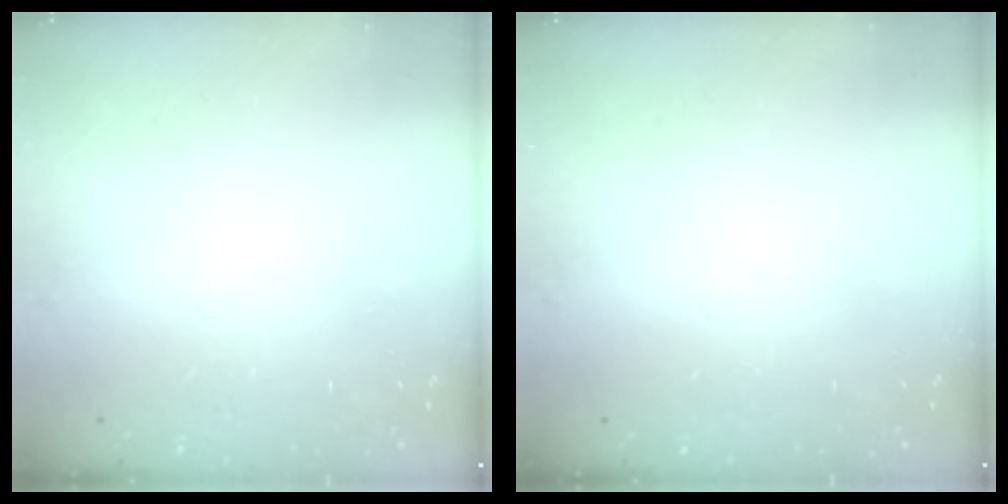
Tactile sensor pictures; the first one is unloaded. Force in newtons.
{"total": 0.0}